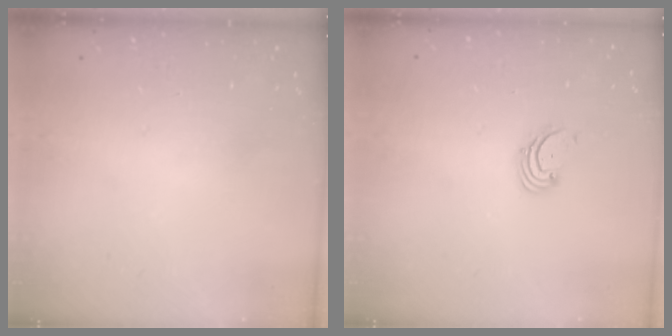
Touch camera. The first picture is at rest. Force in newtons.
{"total": 1.7, "press": 1.6, "slide": 0.2}